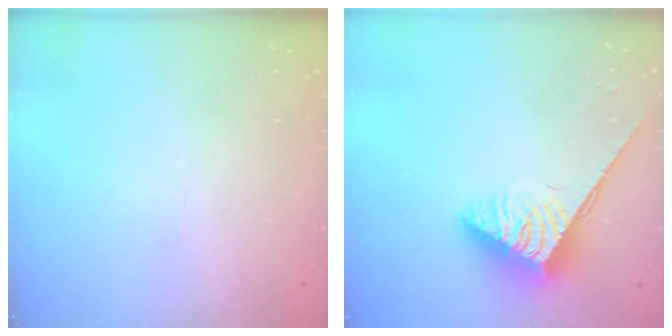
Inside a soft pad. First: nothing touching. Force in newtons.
{"total": 4.9, "press": 4.9, "slide": 0.5}